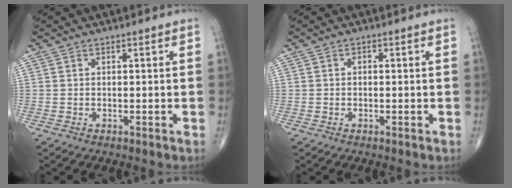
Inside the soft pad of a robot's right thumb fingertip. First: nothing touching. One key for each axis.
{"total": 0.6, "fx": -0.1, "fy": 0.4, "fz": 0.4, "tx": -0.003, "ty": 0.002, "tz": -0.007}